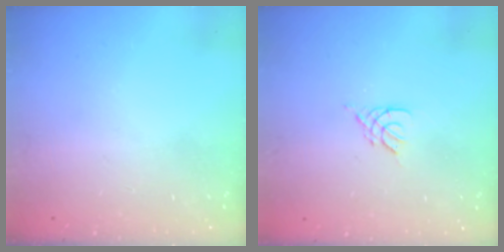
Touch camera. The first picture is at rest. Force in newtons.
{"total": 2.7, "press": 2.7, "slide": 0.5}